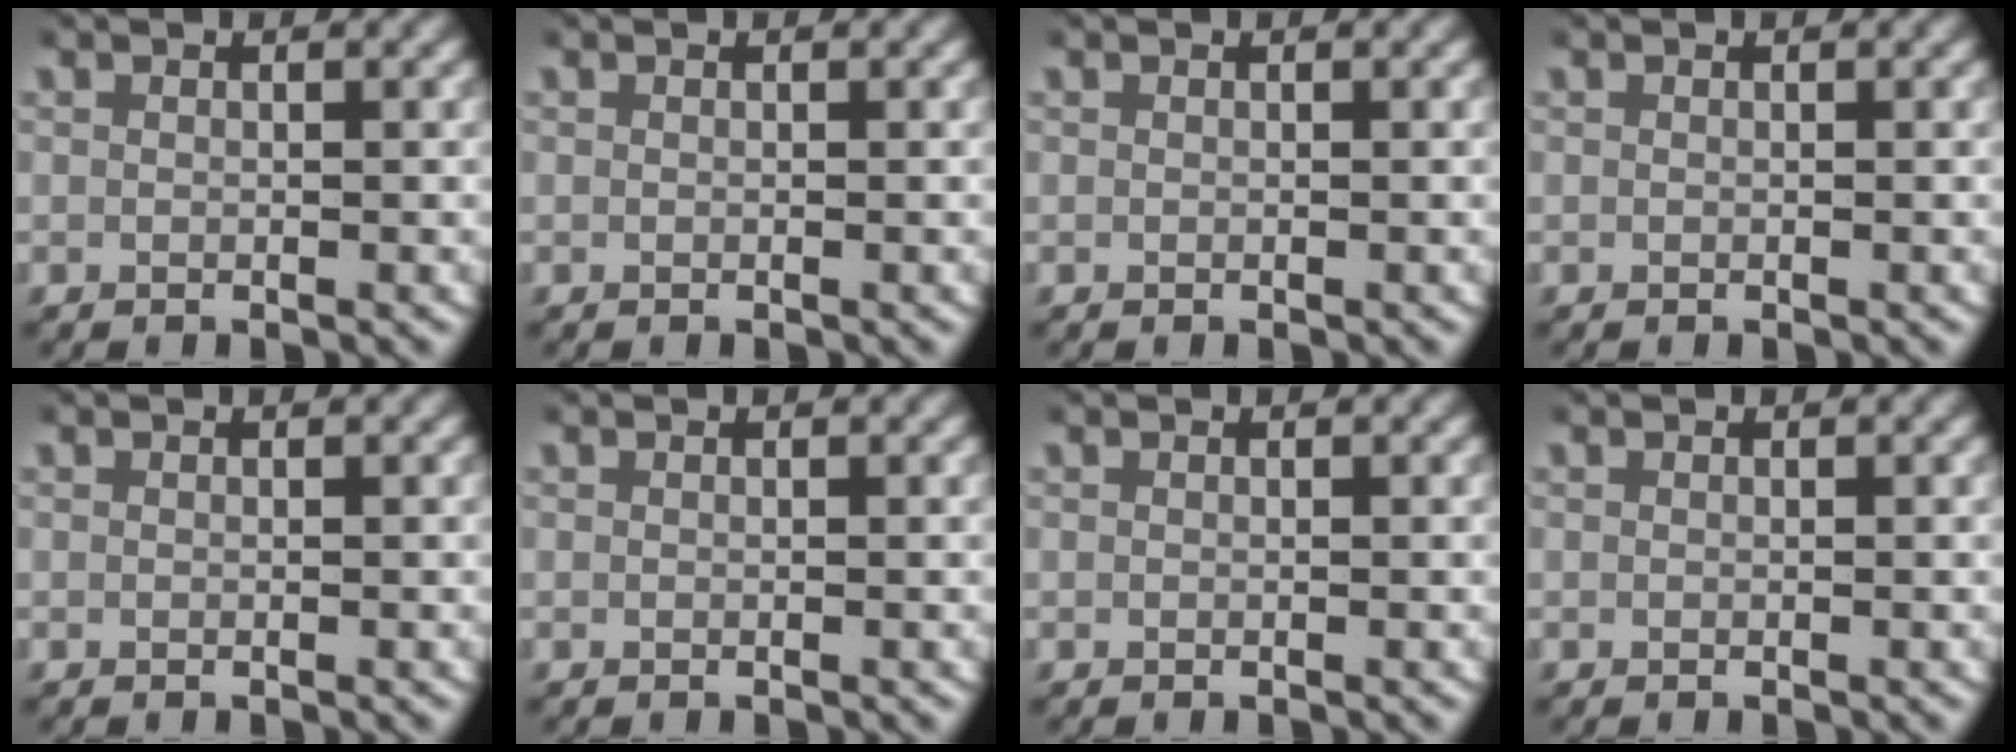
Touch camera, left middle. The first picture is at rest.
{"total": 0.0}
{"total": 0.0}
{"total": 0.0}
{"total": 0.0}
{"total": 0.0}
{"total": 0.0}
{"total": 0.0}